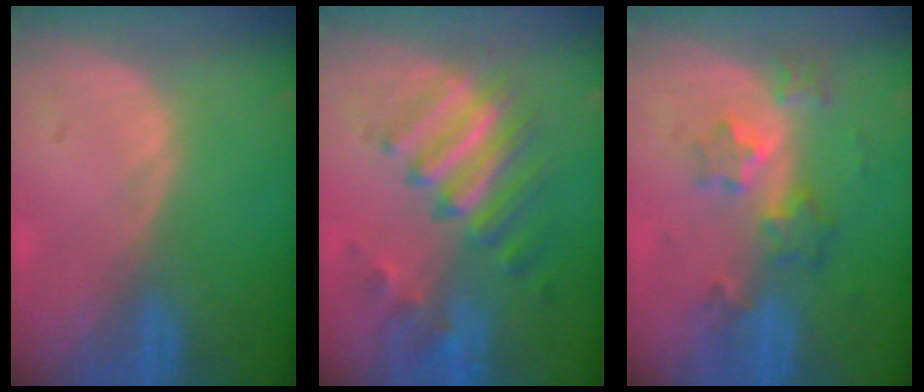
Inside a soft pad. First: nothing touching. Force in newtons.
{"total": 9.5, "press": 8.4, "slide": 4.5}
{"total": 6.1, "press": 5.5, "slide": 2.5}